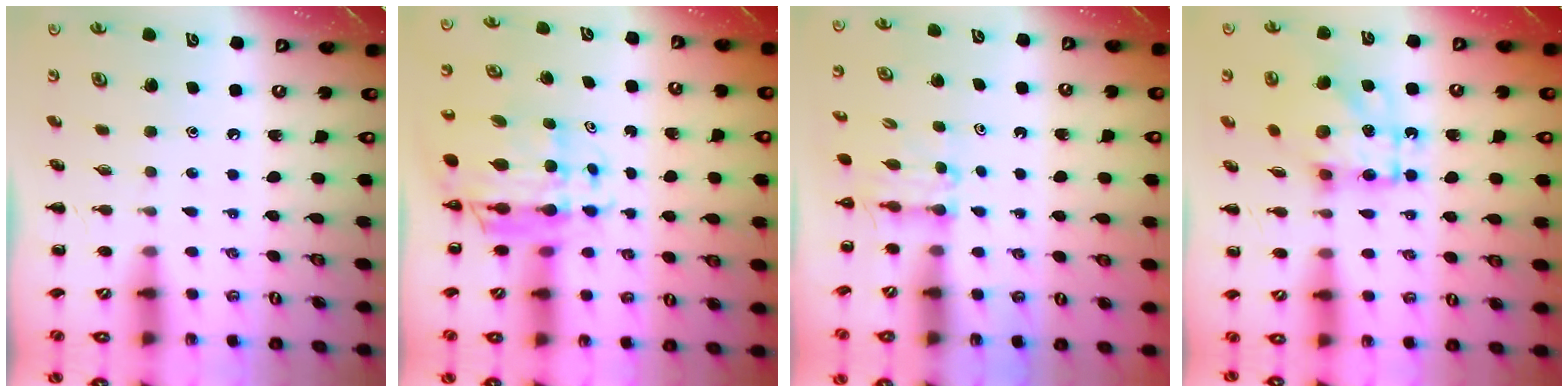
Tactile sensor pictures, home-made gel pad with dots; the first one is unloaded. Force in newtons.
{"total": 9.1, "press": 8.5, "slide": 3.3}
{"total": 2.7, "press": 2.5, "slide": 1.1}
{"total": 12.7, "press": 12.6, "slide": 1.5}